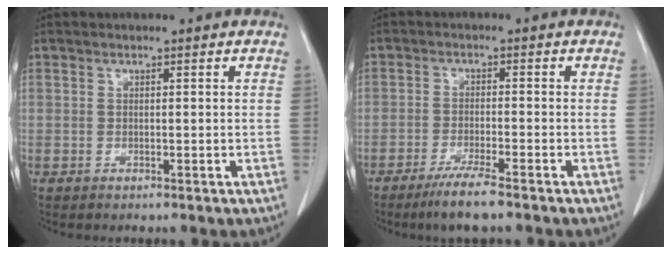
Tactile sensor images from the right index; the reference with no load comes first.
{"total": 5.4, "force": [-4.1, -0.2, 3.6], "torque": [-0.066, -0.014, -0.073]}